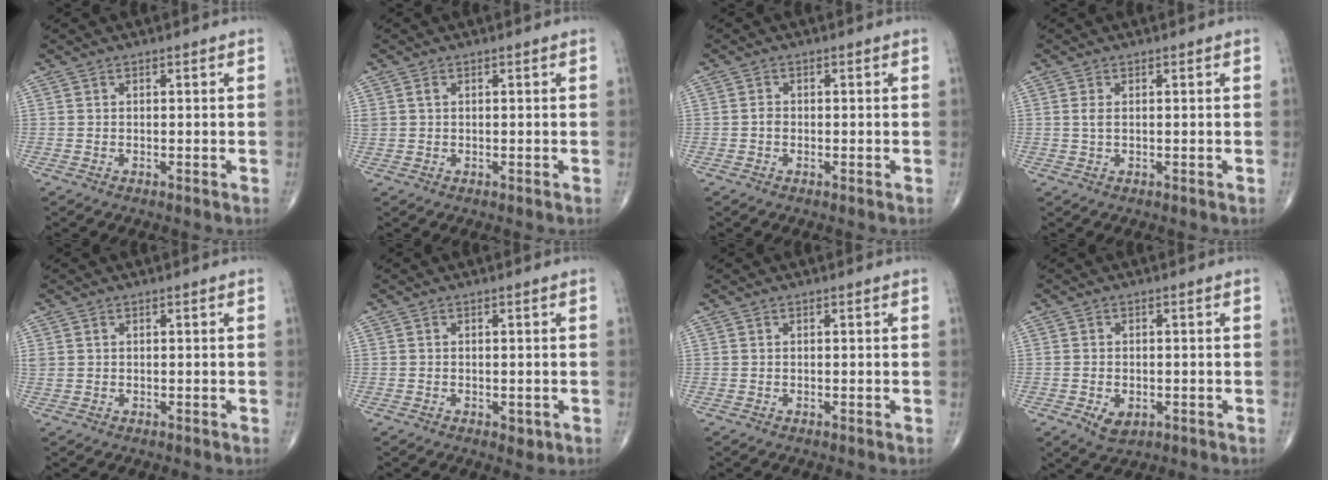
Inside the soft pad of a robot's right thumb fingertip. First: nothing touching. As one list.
[{"total": 1.4, "force": [0.4, 1.0, 0.9], "torque": [-0.025, 0.007, 0.014]}, {"total": 1.0, "force": [-0.3, 0.8, 0.6], "torque": [-0.005, 0.003, -0.008]}, {"total": 1.3, "force": [0.2, 0.6, 1.1], "torque": [-0.029, 0.002, 0.008]}, {"total": 1.2, "force": [0.4, 0.9, 0.6], "torque": [-0.014, 0.007, 0.011]}, {"total": 1.8, "force": [-0.6, 1.2, 1.3], "torque": [-0.010, -0.002, -0.005]}, {"total": 0.0}, {"total": 4.0, "force": [-1.4, 2.6, 2.7], "torque": [-0.042, 0.001, -0.014]}]